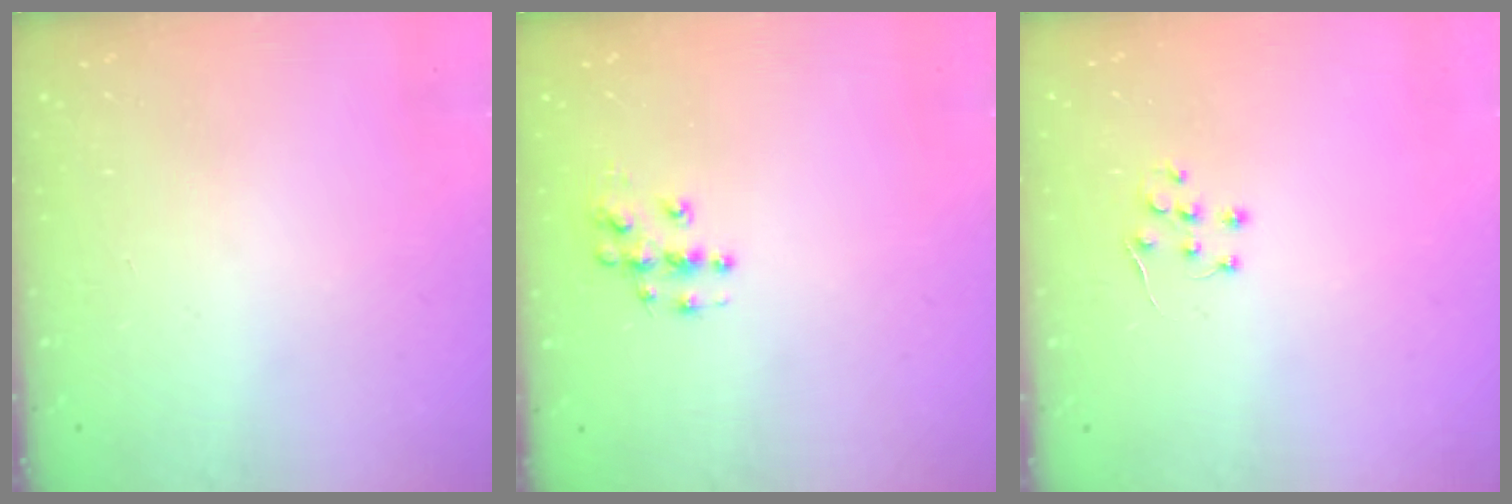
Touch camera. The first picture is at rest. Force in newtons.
{"total": 4.8, "press": 4.8, "slide": 0.3}
{"total": 5.1, "press": 5.1, "slide": 0.7}